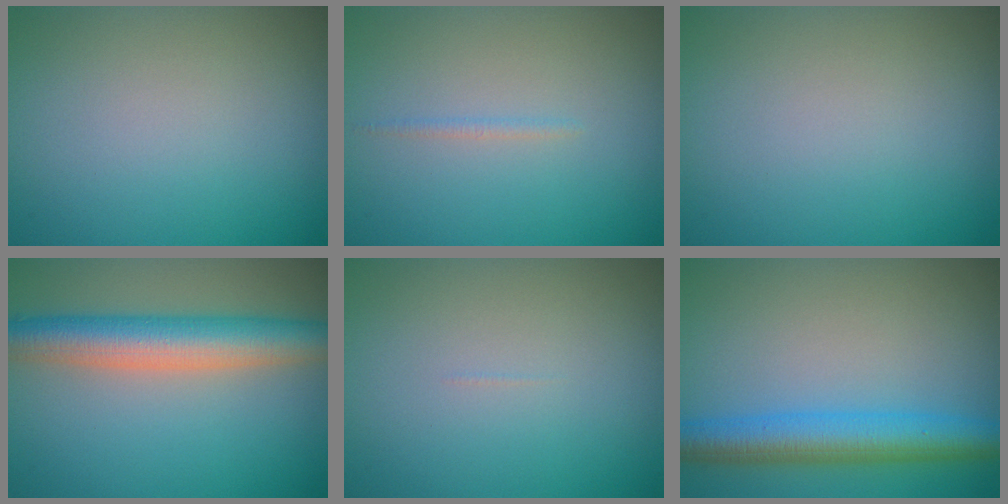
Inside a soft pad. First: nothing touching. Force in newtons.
{"total": 0.6, "press": 0.6, "slide": 0.1}
{"total": 0.0}
{"total": 6.9, "press": 6.9, "slide": 0.4}
{"total": 0.0}
{"total": 5.9, "press": 5.9, "slide": 0.0}